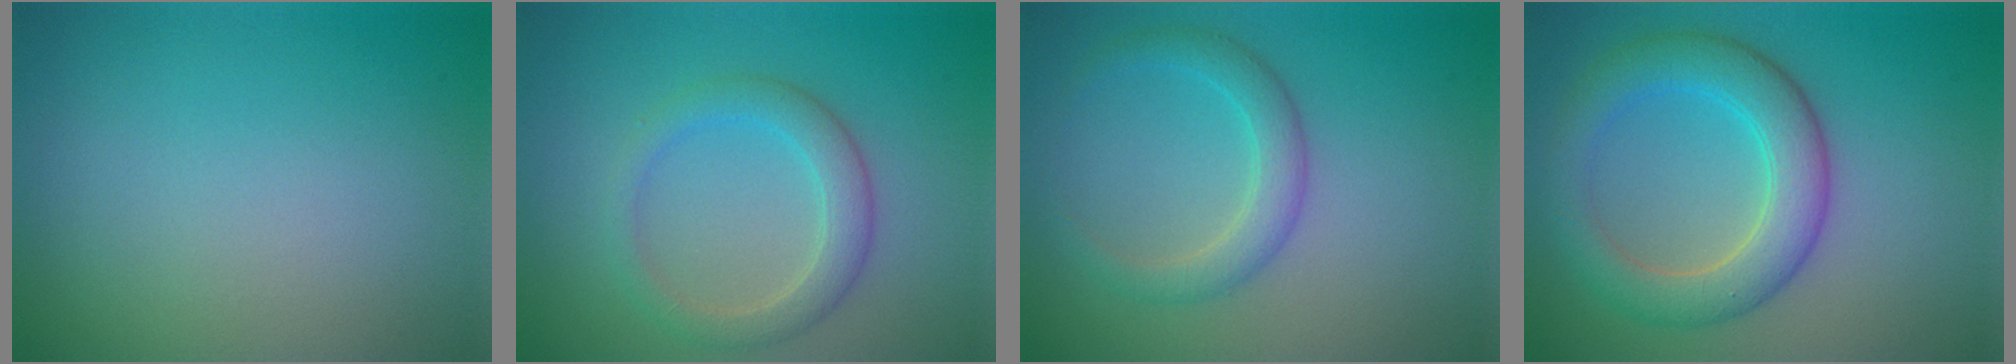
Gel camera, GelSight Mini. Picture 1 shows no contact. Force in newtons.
{"total": 2.9, "press": 2.9, "slide": 0.2}
{"total": 2.6, "press": 2.6, "slide": 0.0}
{"total": 5.4, "press": 5.4, "slide": 0.1}